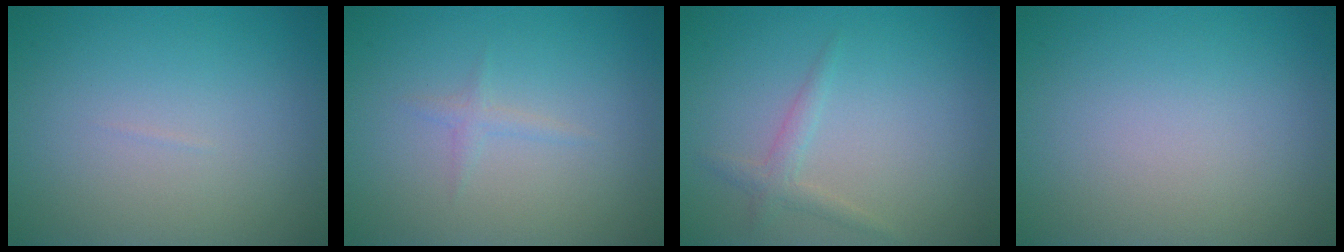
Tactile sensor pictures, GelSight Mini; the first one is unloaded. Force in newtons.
{"total": 0.8, "press": 0.8, "slide": 0.1}
{"total": 1.5, "press": 1.5, "slide": 0.1}
{"total": 0.0}